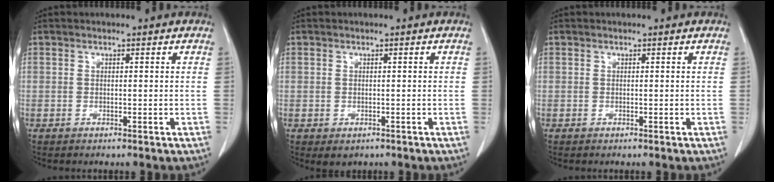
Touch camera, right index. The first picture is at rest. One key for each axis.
{"total": 1.6, "fx": -0.7, "fy": 1.4, "fz": 0.6, "tx": -0.007, "ty": 0.001, "tz": 0.000}
{"total": 0.0}